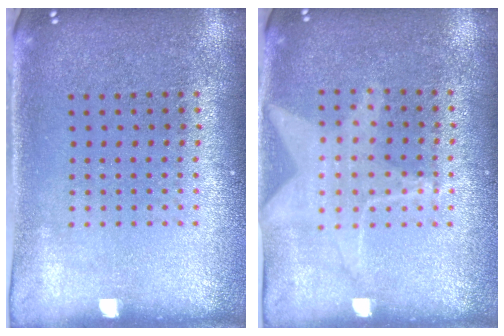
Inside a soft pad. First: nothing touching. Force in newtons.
{"total": 1.3, "press": 1.2, "slide": 0.3}